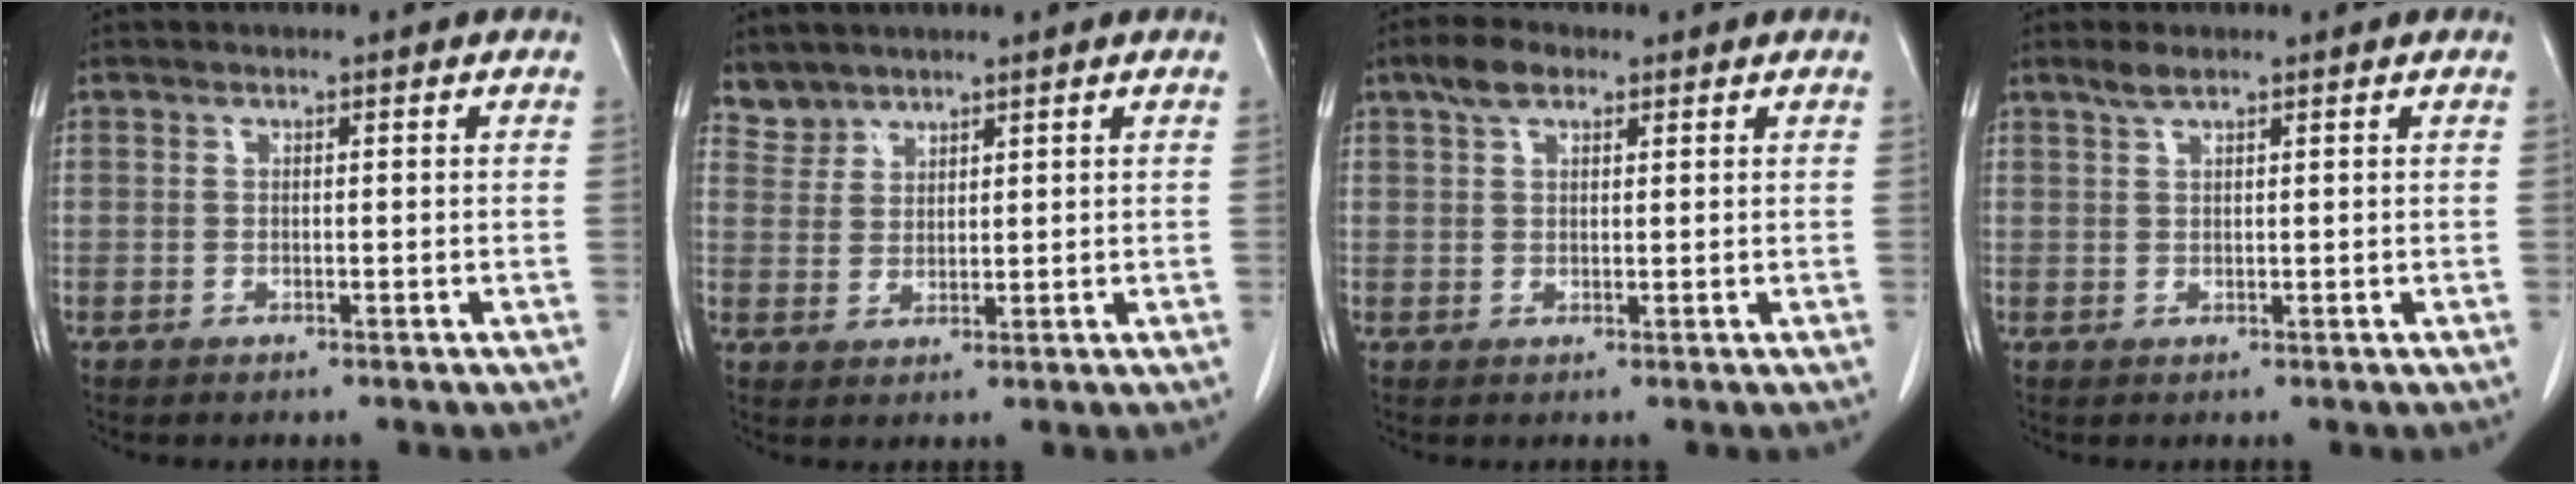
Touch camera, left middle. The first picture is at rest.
{"total": 3.0, "force": [2.7, 1.1, -0.5], "torque": [0.015, 0.007, 0.055]}
{"total": 3.7, "force": [2.3, 1.7, 2.3], "torque": [-0.050, 0.013, 0.044]}
{"total": 1.7, "force": [1.3, 0.2, 1.0], "torque": [-0.026, 0.005, 0.029]}